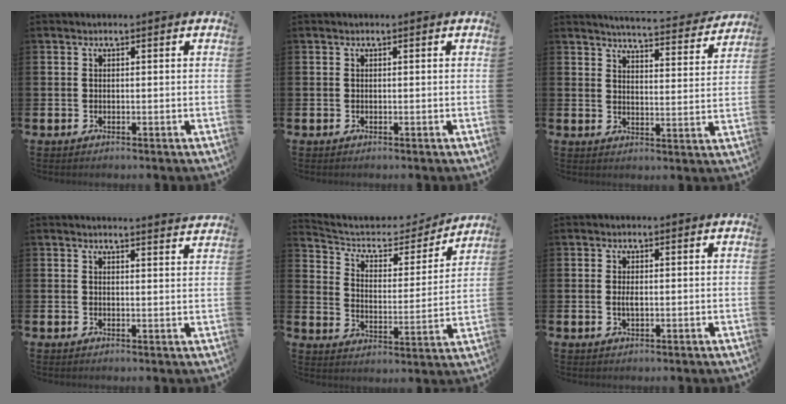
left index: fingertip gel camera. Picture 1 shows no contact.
{"total": 0.0}
{"total": 5.2, "force": [5.1, 0.2, 1.0], "torque": [-0.026, -0.040, 0.085]}
{"total": 2.5, "force": [2.5, -0.2, -0.2], "torque": [0.009, -0.020, 0.043]}
{"total": 6.2, "force": [5.4, 2.6, 1.7], "torque": [-0.061, -0.043, 0.085]}
{"total": 1.3, "force": [0.1, 0.5, 1.2], "torque": [-0.021, 0.002, -0.002]}